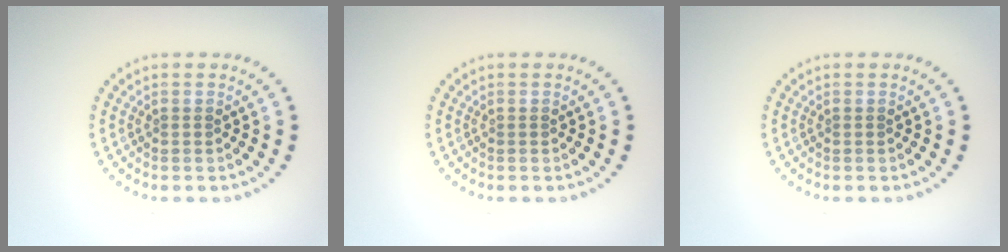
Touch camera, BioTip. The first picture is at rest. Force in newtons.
{"total": 0.0}
{"total": 0.0}